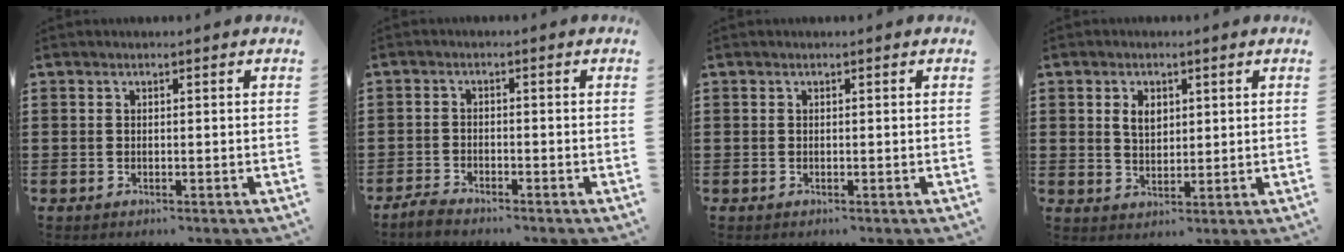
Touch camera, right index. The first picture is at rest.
{"total": 1.9, "force": [-1.9, 0.2, 0.1], "torque": [-0.008, 0.003, -0.039]}
{"total": 0.0}
{"total": 3.3, "force": [1.2, 2.2, 2.2], "torque": [-0.052, 0.009, 0.021]}